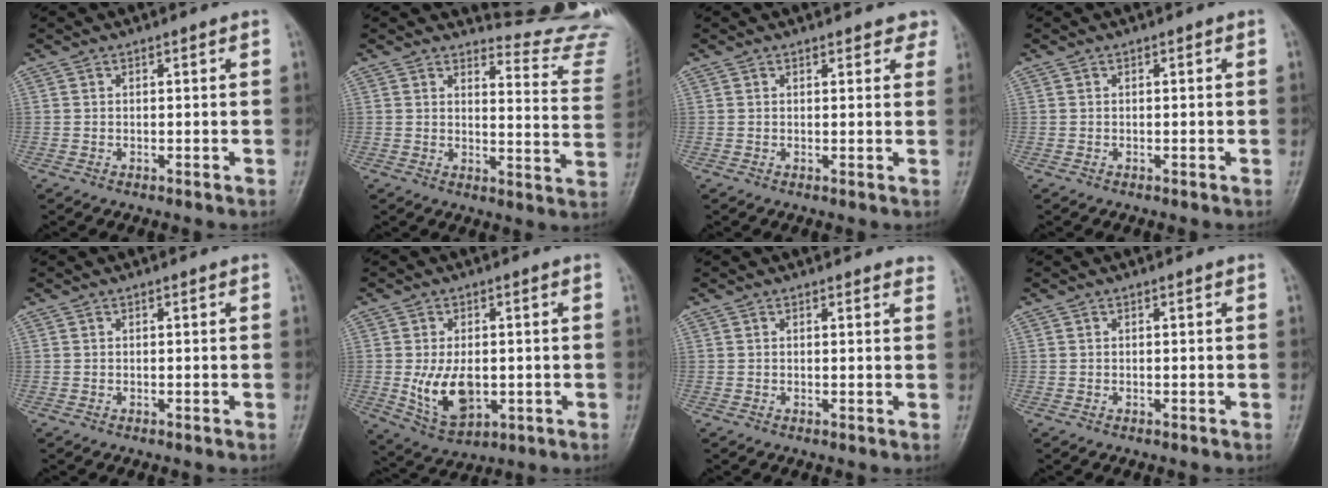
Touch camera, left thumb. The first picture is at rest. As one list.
[{"total": 14.9, "force": [14.9, 1.0, -0.6], "torque": [0.049, -0.186, 0.141]}, {"total": 3.5, "force": [3.1, 1.4, 0.9], "torque": [0.019, -0.010, 0.021]}, {"total": 0.0}, {"total": 0.0}, {"total": 9.1, "force": [-0.7, 5.4, 7.3], "torque": [-0.119, -0.012, 0.003]}, {"total": 3.4, "force": [3.3, 0.8, 0.4], "torque": [0.010, -0.014, 0.022]}, {"total": 0.0}]